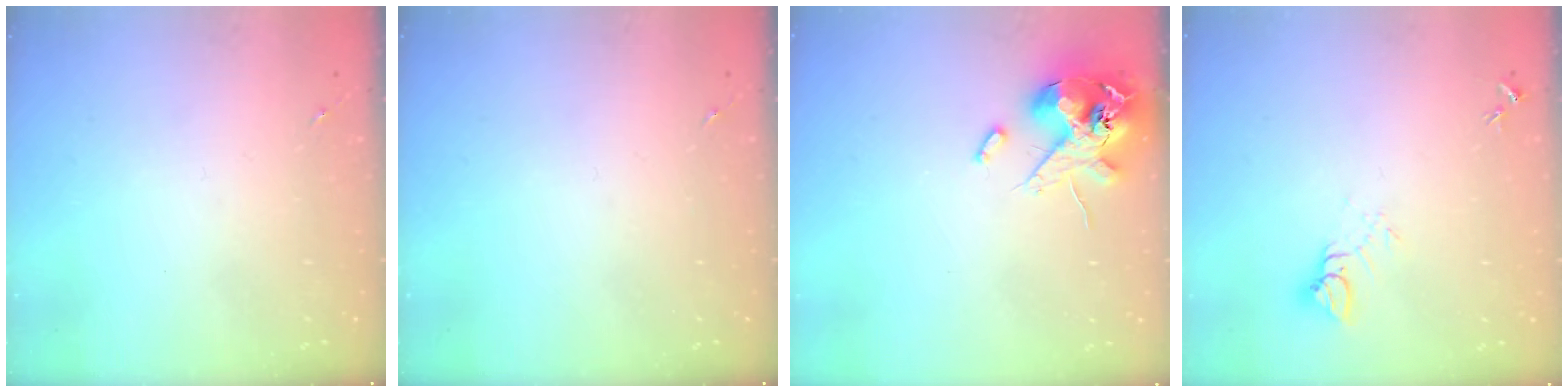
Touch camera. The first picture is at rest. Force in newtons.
{"total": 0.0}
{"total": 14.1, "press": 13.9, "slide": 2.5}
{"total": 5.0, "press": 5.0, "slide": 0.4}